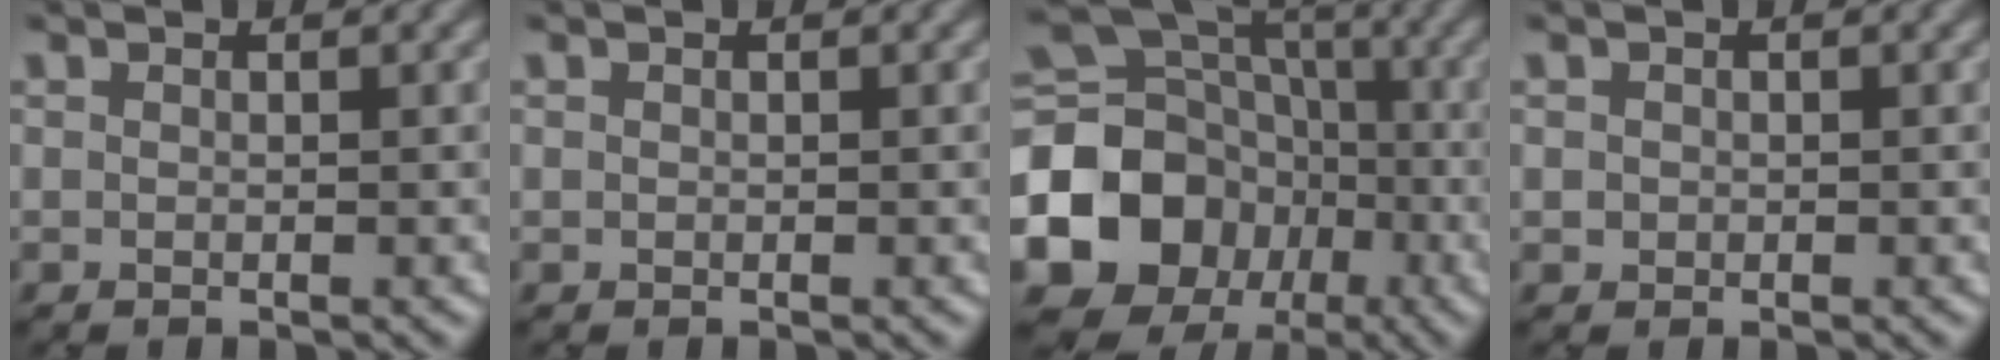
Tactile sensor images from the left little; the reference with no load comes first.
{"total": 0.0}
{"total": 14.7, "force": [-4.1, 12.4, 6.8], "torque": [-0.172, -0.010, -0.087]}
{"total": 0.8, "force": [0.1, 0.7, 0.3], "torque": [0.003, 0.002, 0.001]}